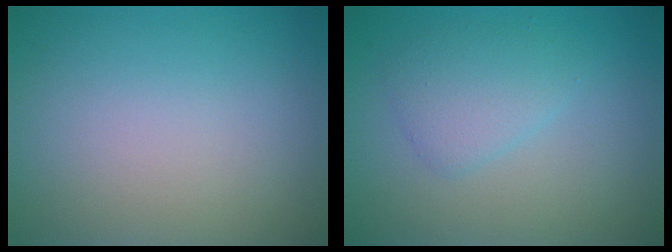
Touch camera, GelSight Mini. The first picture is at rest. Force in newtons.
{"total": 2.4, "press": 2.4, "slide": 0.1}